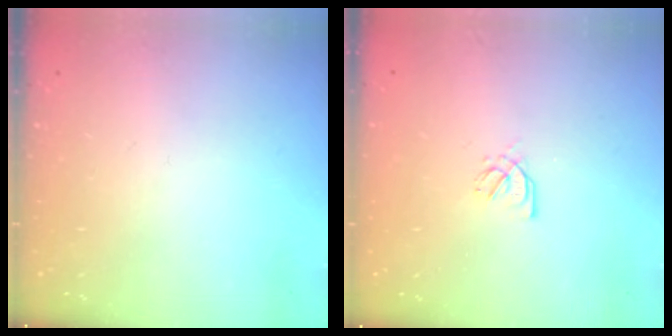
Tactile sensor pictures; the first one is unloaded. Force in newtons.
{"total": 1.7, "press": 1.6, "slide": 0.5}